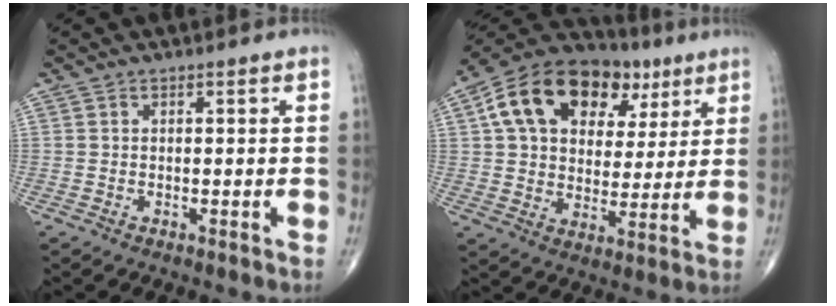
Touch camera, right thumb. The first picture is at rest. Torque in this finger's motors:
{"motor_torque": [1.60, 3.06, 1.42, 0.69, 0.15]}